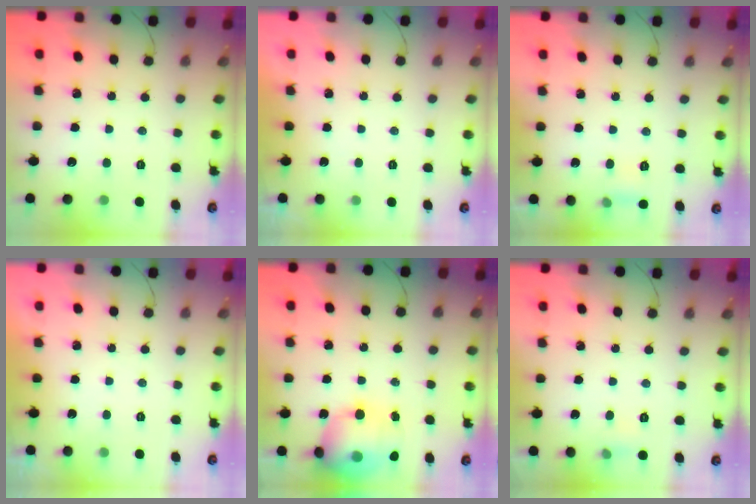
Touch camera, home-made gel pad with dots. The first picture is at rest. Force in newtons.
{"total": 0.0}
{"total": 4.9, "press": 4.6, "slide": 1.5}
{"total": 0.0}
{"total": 18.2, "press": 17.9, "slide": 3.3}
{"total": 4.2, "press": 3.9, "slide": 1.5}